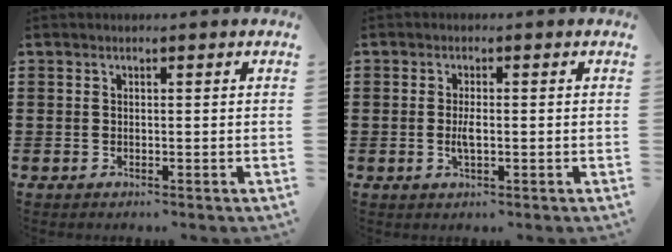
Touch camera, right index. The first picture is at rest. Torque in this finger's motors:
{"motor_torque": [1.18, 0.95, 0.31, 0.08]}